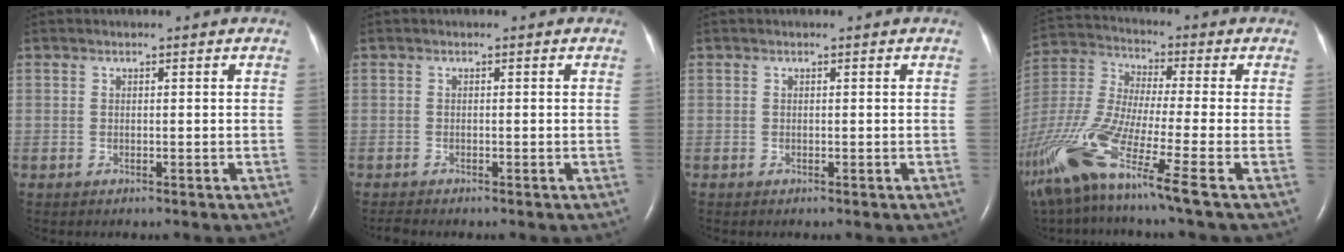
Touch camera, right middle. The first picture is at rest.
{"total": 0.8, "force": [-0.7, -0.1, 0.2], "torque": [-0.011, -0.006, -0.014]}
{"total": 0.0}
{"total": 19.5, "force": [-11.6, 0.3, 15.6], "torque": [-0.374, -0.061, -0.227]}